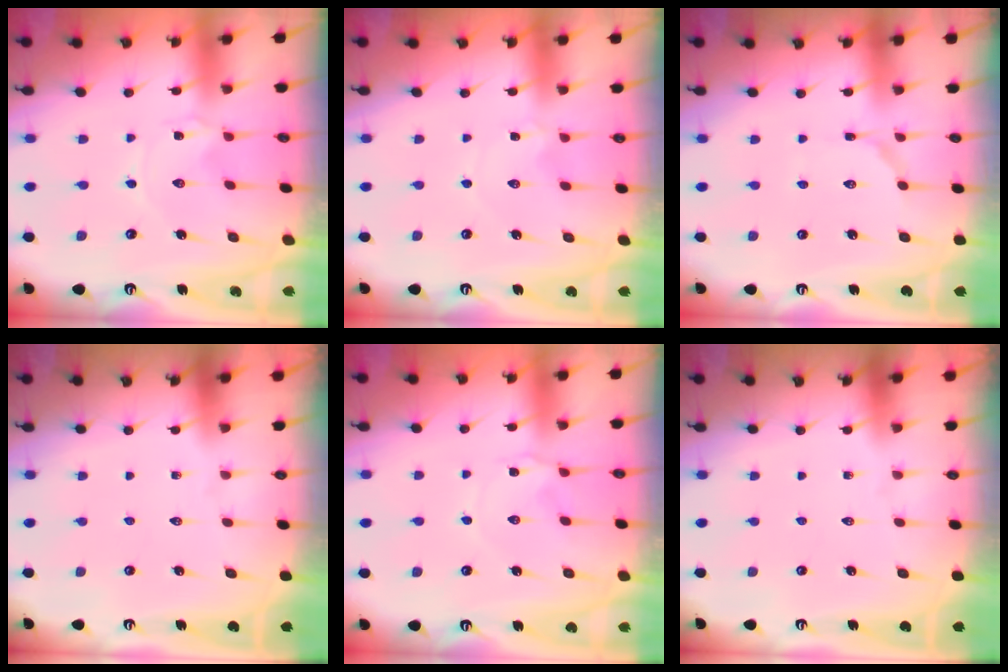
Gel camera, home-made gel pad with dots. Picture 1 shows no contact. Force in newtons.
{"total": 1.0, "press": 1.0, "slide": 0.2}
{"total": 3.5, "press": 3.5, "slide": 0.4}
{"total": 0.0}
{"total": 0.0}
{"total": 0.0}